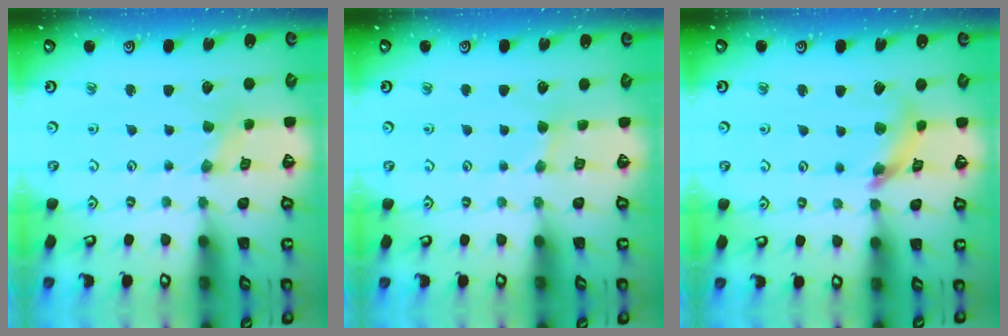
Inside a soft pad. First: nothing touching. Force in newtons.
{"total": 1.5, "press": 1.5, "slide": 0.2}
{"total": 9.1, "press": 9.1, "slide": 1.1}